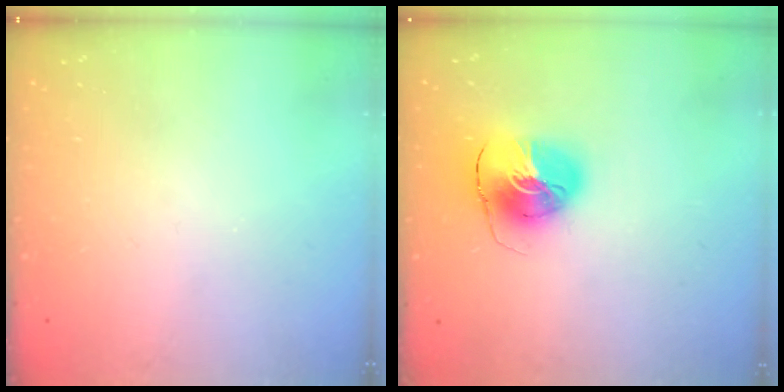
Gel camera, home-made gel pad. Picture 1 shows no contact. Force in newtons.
{"total": 9.3, "press": 9.2, "slide": 1.3}